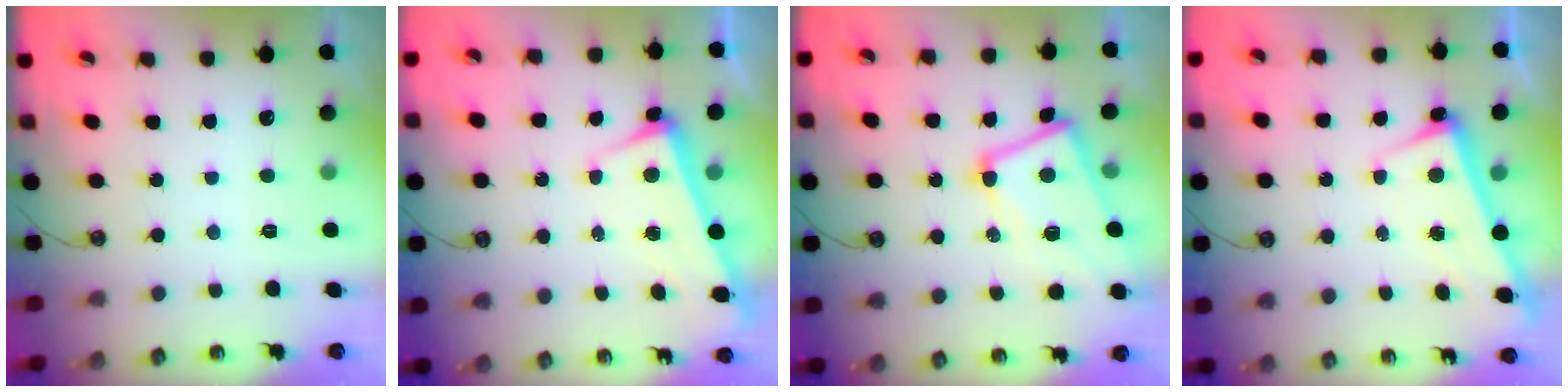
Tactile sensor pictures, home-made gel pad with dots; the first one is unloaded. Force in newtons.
{"total": 3.4, "press": 3.3, "slide": 1.0}
{"total": 5.1, "press": 5.0, "slide": 1.2}
{"total": 2.6, "press": 2.5, "slide": 0.7}